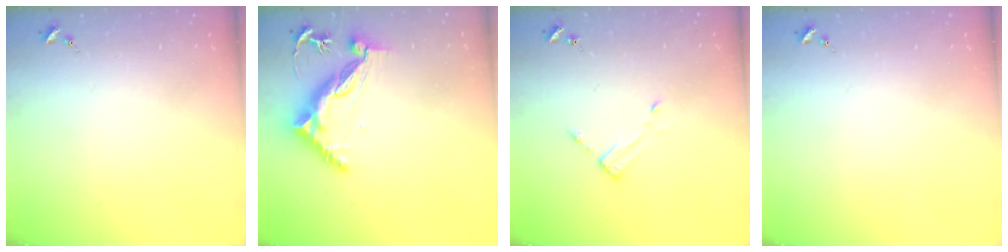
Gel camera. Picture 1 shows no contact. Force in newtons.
{"total": 10.7, "press": 10.6, "slide": 1.2}
{"total": 3.5, "press": 3.5, "slide": 0.3}
{"total": 0.0}